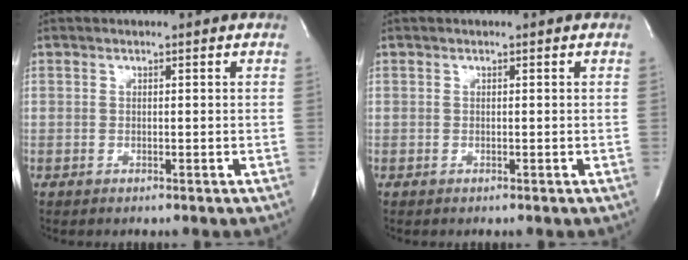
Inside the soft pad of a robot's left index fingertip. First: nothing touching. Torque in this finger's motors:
{"motor_torque": [0.00, 0.00, 0.00, 0.00]}